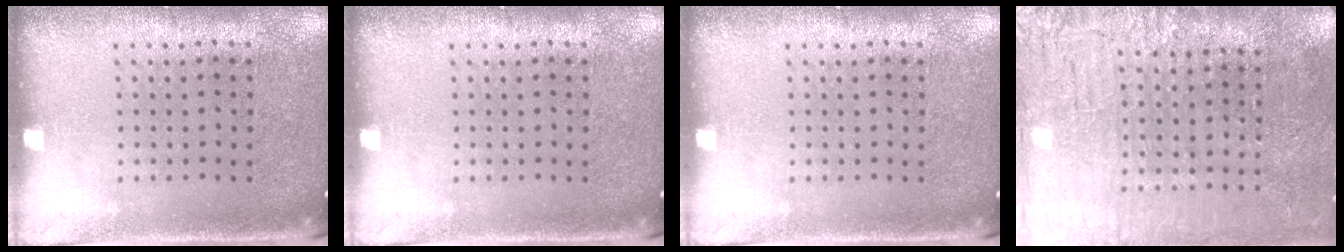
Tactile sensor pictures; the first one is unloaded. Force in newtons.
{"total": 0.0}
{"total": 0.0}
{"total": 3.7, "press": 3.4, "slide": 1.5}